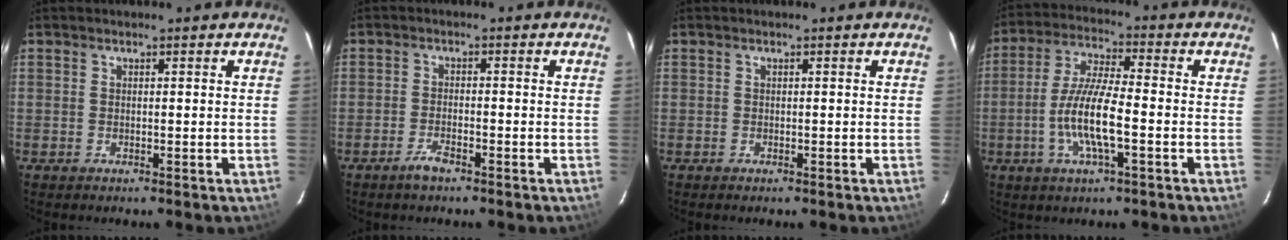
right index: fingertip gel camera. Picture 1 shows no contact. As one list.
[{"total": 2.9, "force": [-2.2, 0.7, 1.7], "torque": [-0.044, -0.001, -0.042]}, {"total": 0.0}, {"total": 10.7, "force": [-3.0, 2.0, 10.1], "torque": [-0.205, -0.001, -0.060]}]